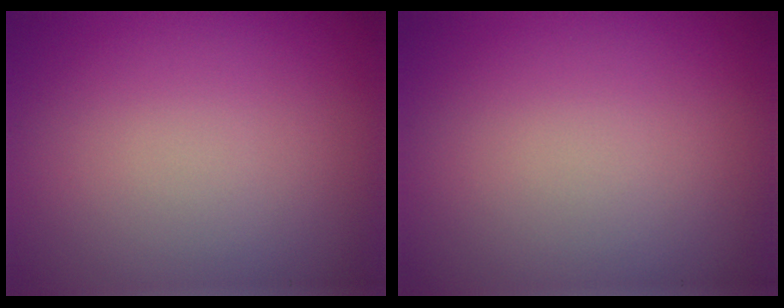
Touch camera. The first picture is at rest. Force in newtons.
{"total": 0.0}